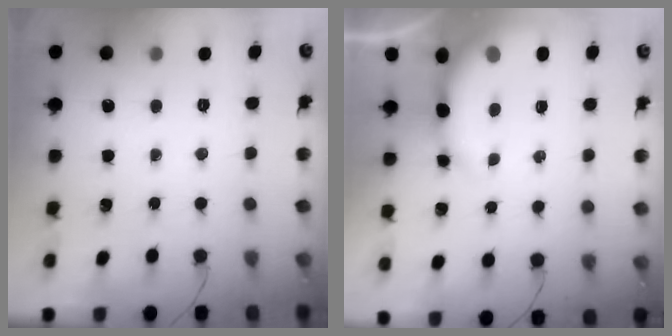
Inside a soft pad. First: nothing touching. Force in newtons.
{"total": 8.4, "press": 8.3, "slide": 1.7}